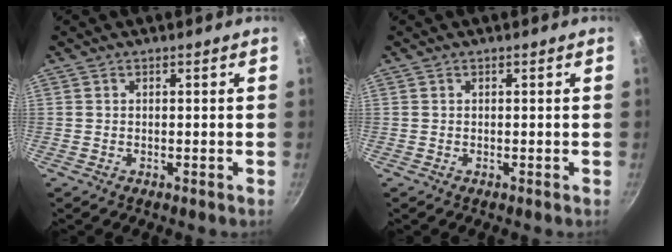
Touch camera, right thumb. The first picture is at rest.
{"total": 0.0}